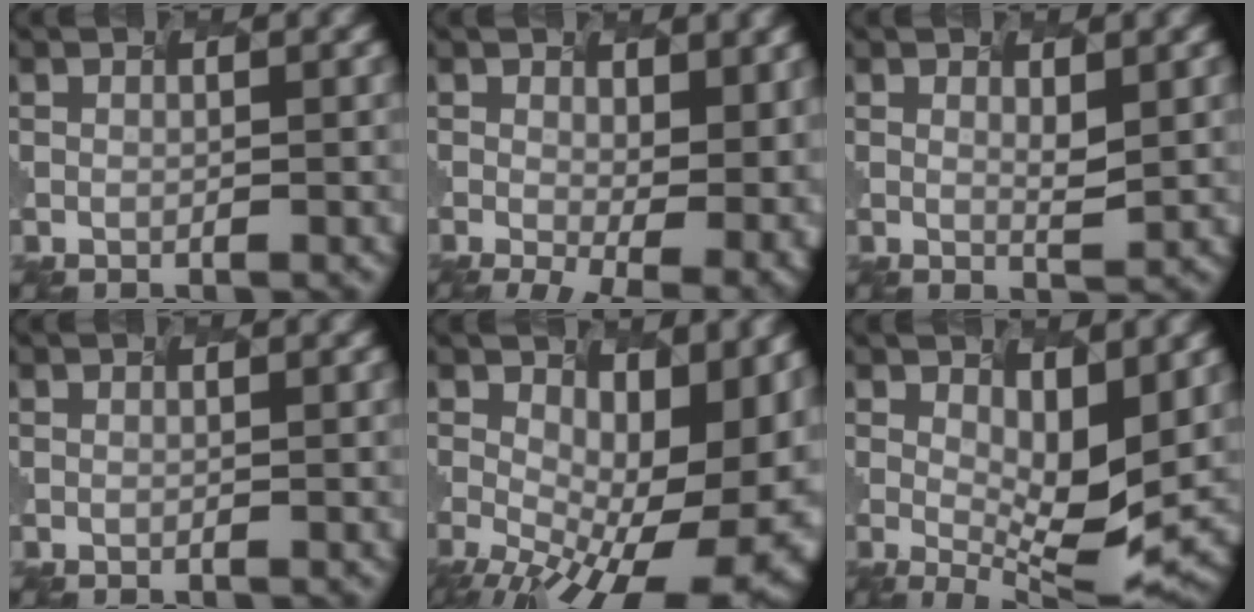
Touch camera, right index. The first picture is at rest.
{"total": 6.2, "force": [-0.3, 2.1, 5.8], "torque": [-0.083, -0.031, 0.041]}
{"total": 1.0, "force": [-0.1, -1.0, -0.2], "torque": [-0.020, -0.018, 0.030]}
{"total": 0.0}
{"total": 13.2, "force": [-2.4, 5.6, 11.8], "torque": [-0.158, -0.027, 0.023]}
{"total": 4.3, "force": [0.2, 0.6, 4.2], "torque": [-0.096, -0.027, 0.037]}